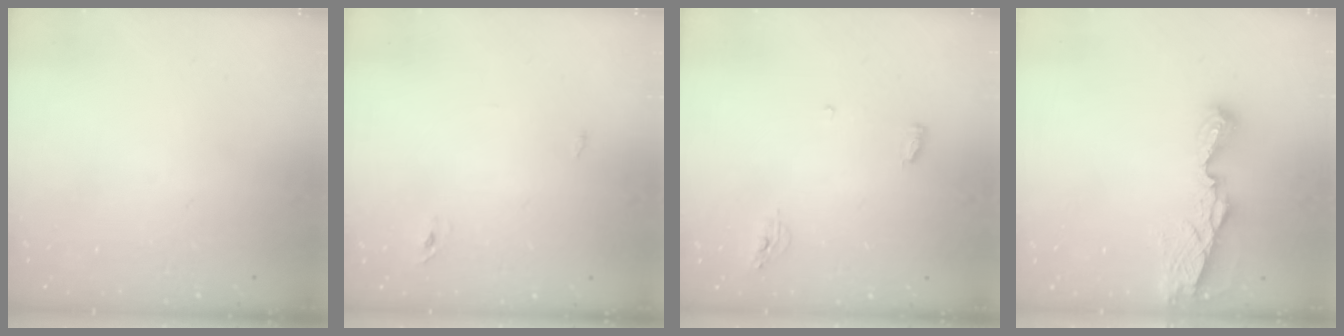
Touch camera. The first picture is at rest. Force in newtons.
{"total": 2.4, "press": 2.1, "slide": 1.0}
{"total": 5.7, "press": 5.3, "slide": 1.9}
{"total": 6.8, "press": 6.8, "slide": 0.1}